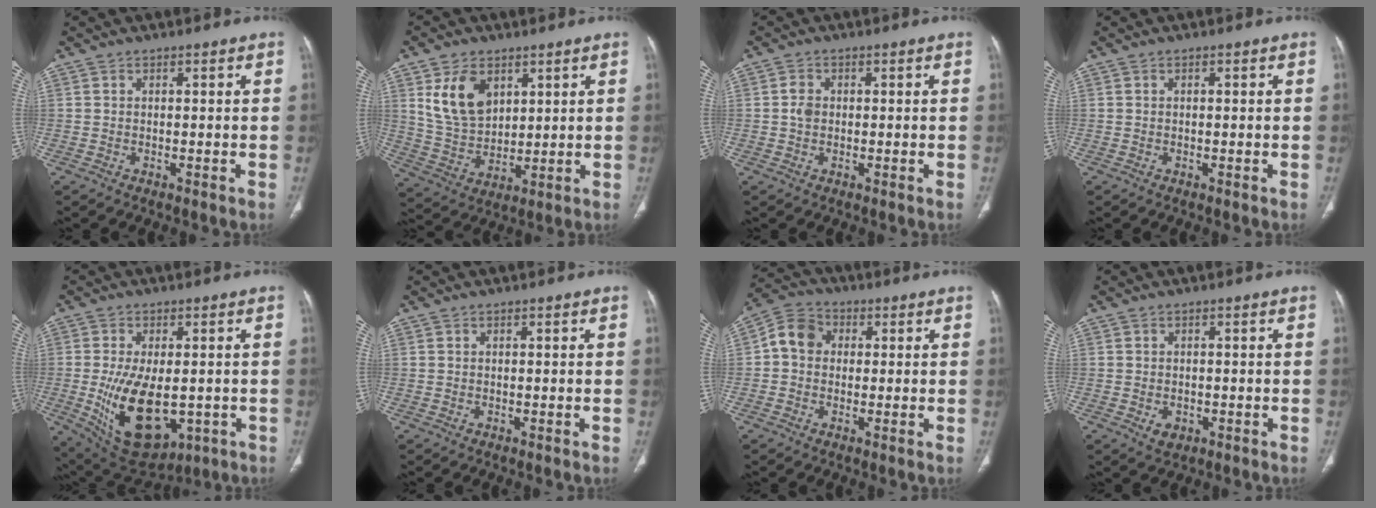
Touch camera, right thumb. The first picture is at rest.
{"total": 11.3, "force": [4.9, 7.4, 7.0], "torque": [-0.108, -0.021, 0.108]}
{"total": 2.3, "force": [0.1, 1.8, 1.4], "torque": [-0.025, 0.003, -0.001]}
{"total": 0.0}
{"total": 15.5, "force": [-2.8, 8.4, 12.7], "torque": [-0.212, -0.014, -0.016]}
{"total": 0.0}
{"total": 6.8, "force": [0.5, 5.7, 3.7], "torque": [-0.054, 0.019, -0.002]}
{"total": 2.6, "force": [-0.8, 1.9, 1.5], "torque": [-0.017, 0.000, -0.005]}